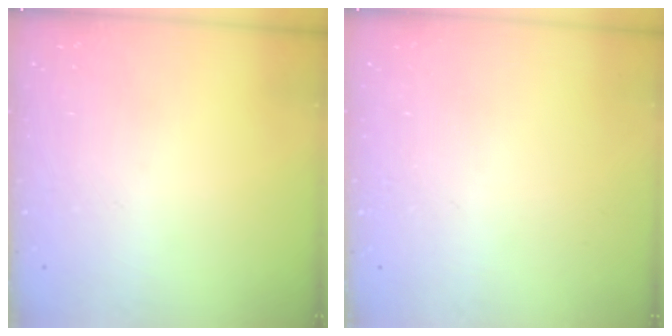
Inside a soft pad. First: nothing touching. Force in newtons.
{"total": 0.0}